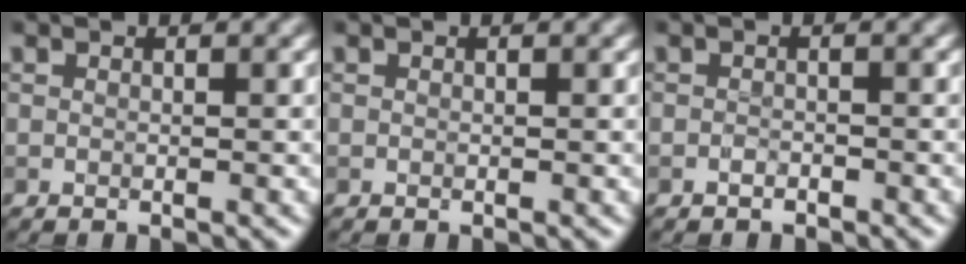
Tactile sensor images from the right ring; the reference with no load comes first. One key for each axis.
{"total": 0.0}
{"total": 0.6, "fx": -0.5, "fy": 0.3, "fz": 0.2, "tx": -0.004, "ty": 0.004, "tz": -0.009}